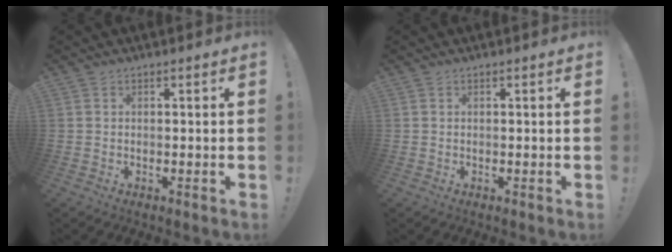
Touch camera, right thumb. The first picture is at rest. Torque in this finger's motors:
{"motor_torque": [-0.03, 0.02, 0.08, -0.03, 0.02]}